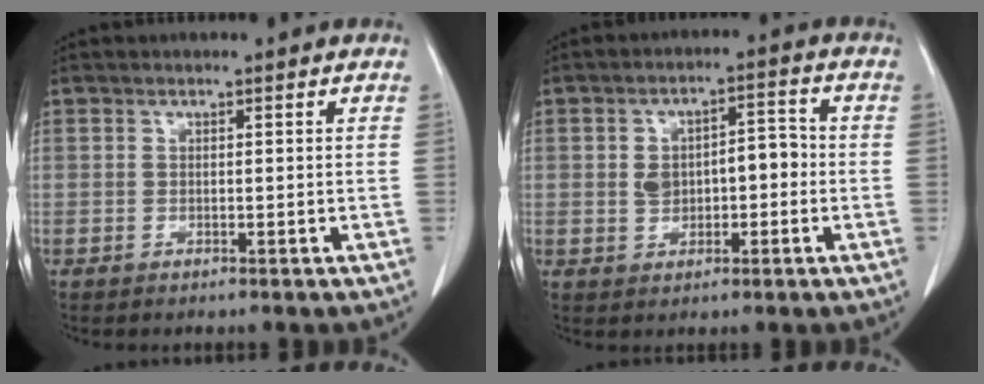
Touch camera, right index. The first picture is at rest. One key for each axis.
{"total": 6.6, "fx": -0.4, "fy": 3.7, "fz": 5.4, "tx": -0.094, "ty": 0.028, "tz": -0.001}